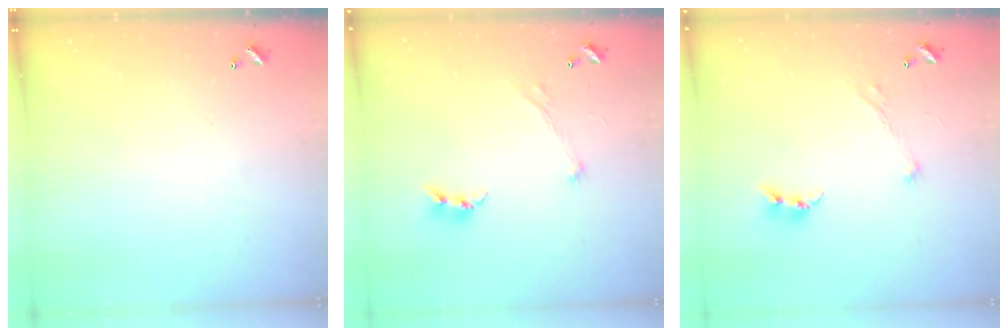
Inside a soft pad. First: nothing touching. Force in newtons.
{"total": 0.8, "press": 0.7, "slide": 0.4}
{"total": 0.8, "press": 0.7, "slide": 0.4}